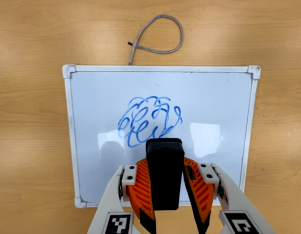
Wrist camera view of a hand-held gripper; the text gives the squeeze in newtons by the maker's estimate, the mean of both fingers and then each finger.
{"total": 7.9, "left": 6.6, "right": 9.1}